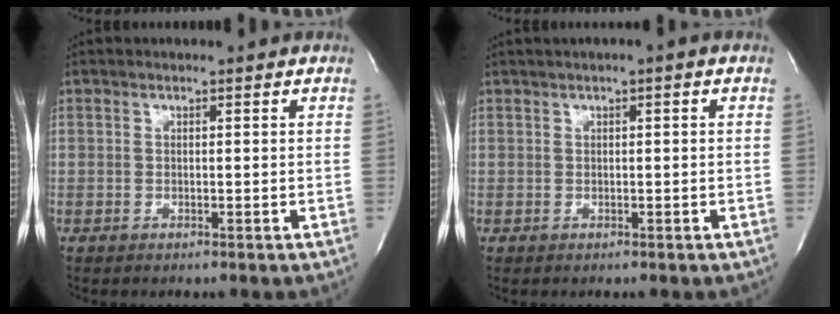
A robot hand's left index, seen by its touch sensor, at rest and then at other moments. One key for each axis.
{"total": 1.3, "fx": 0.4, "fy": 0.1, "fz": 1.2, "tx": -0.021, "ty": 0.008, "tz": 0.007}